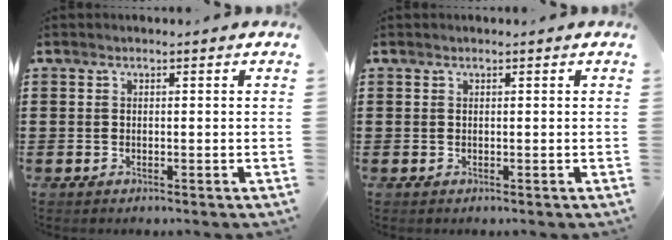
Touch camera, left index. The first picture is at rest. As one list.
[{"total": 0.0}]